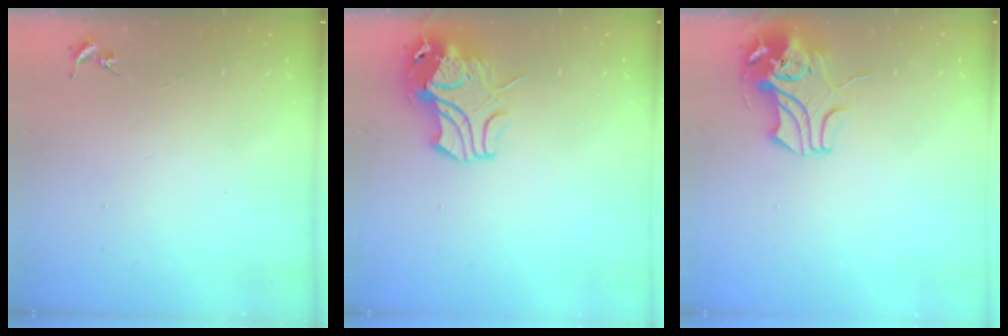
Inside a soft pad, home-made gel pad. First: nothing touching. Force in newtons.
{"total": 12.1, "press": 12.0, "slide": 1.8}
{"total": 9.6, "press": 9.5, "slide": 1.4}